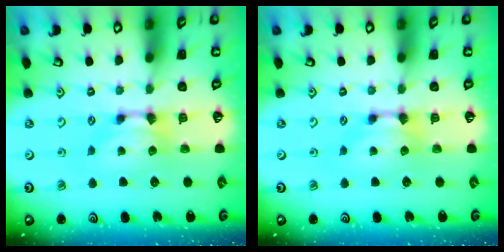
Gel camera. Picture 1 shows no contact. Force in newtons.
{"total": 0.0}